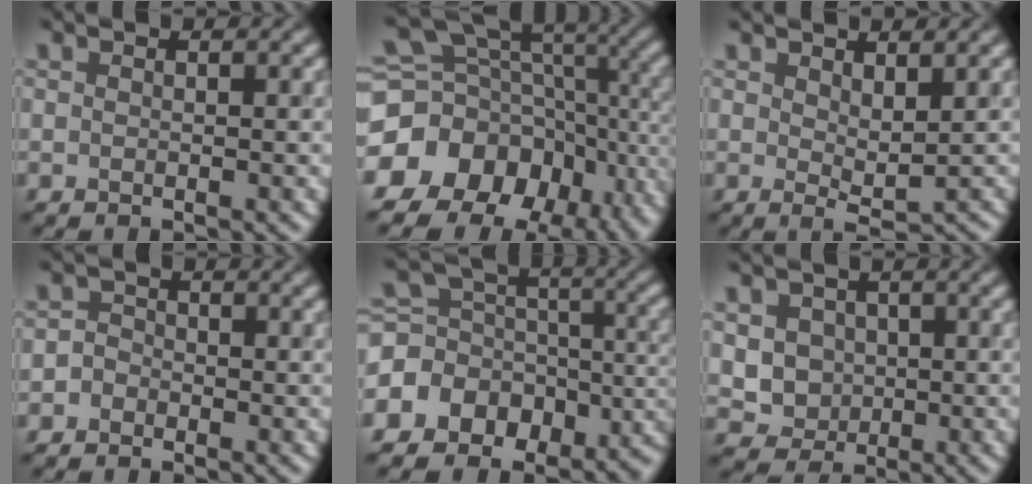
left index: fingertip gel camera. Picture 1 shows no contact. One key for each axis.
{"total": 17.0, "fx": -6.2, "fy": 12.7, "fz": 9.4, "tx": -0.196, "ty": 0.017, "tz": -0.084}
{"total": 2.1, "fx": 1.1, "fy": 0.6, "fz": 1.7, "tx": -0.031, "ty": -0.007, "tz": 0.021}
{"total": 1.2, "fx": -0.7, "fy": 1.0, "fz": 0.3, "tx": 0.002, "ty": 0.004, "tz": -0.020}
{"total": 13.8, "fx": -6.3, "fy": 10.7, "fz": 5.9, "tx": -0.141, "ty": -0.006, "tz": -0.081}
{"total": 3.1, "fx": 0.2, "fy": 2.8, "fz": 1.3, "tx": -0.030, "ty": -0.006, "tz": 0.006}